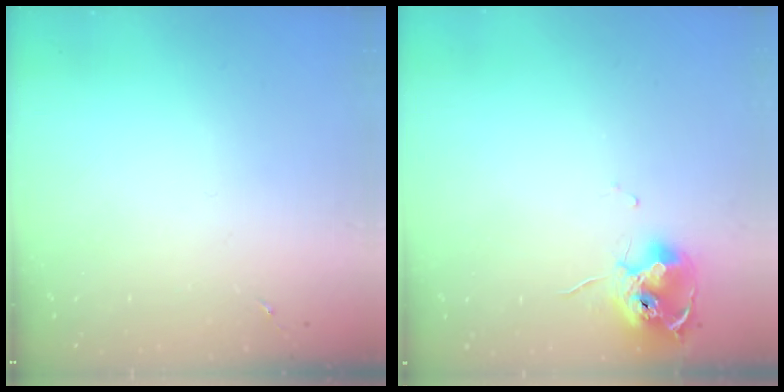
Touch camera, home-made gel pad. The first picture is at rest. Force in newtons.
{"total": 11.9, "press": 11.8, "slide": 1.2}